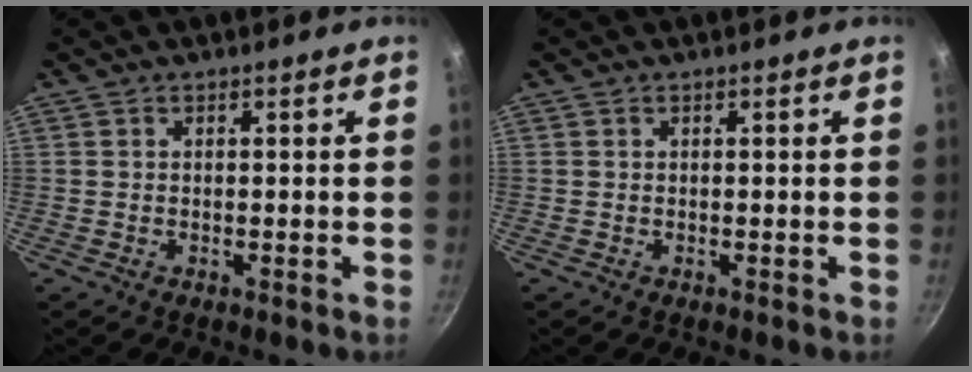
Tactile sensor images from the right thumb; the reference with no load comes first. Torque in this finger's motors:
{"motor_torque": [0.00, 0.00, -0.01, 0.01, 0.00]}